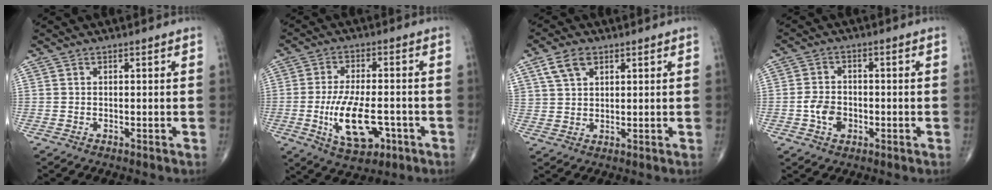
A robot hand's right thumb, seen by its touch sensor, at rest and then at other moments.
{"total": 12.3, "force": [-3.6, 5.8, 10.2], "torque": [-0.171, 0.007, -0.052]}
{"total": 5.6, "force": [3.0, 3.4, 3.3], "torque": [-0.055, -0.007, 0.062]}
{"total": 5.1, "force": [-1.4, 3.8, 3.2], "torque": [-0.047, 0.008, -0.027]}